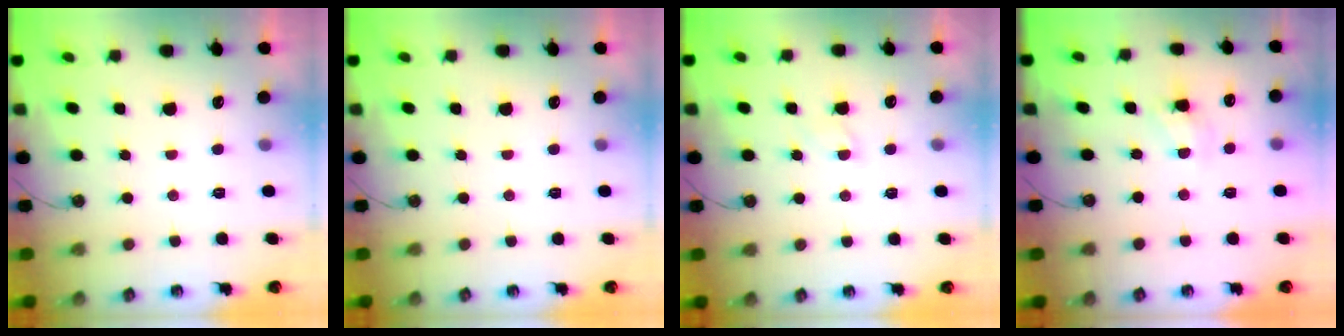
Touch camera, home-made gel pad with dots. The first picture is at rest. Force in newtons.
{"total": 0.0}
{"total": 2.7, "press": 2.7, "slide": 0.4}
{"total": 5.8, "press": 5.8, "slide": 0.4}